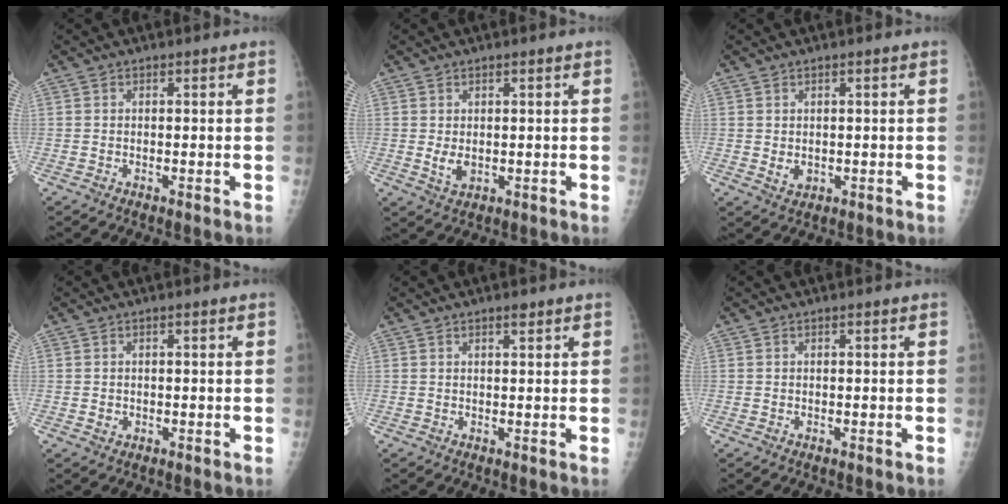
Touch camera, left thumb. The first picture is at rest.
{"total": 2.9, "force": [0.2, 1.5, 2.4], "torque": [-0.037, -0.007, 0.012]}
{"total": 2.2, "force": [0.1, 1.5, 1.6], "torque": [-0.019, -0.005, 0.009]}
{"total": 1.1, "force": [-0.1, 0.9, 0.6], "torque": [-0.007, 0.003, 0.002]}
{"total": 1.4, "force": [1.0, 0.3, 0.9], "torque": [-0.012, -0.006, 0.016]}
{"total": 0.0}